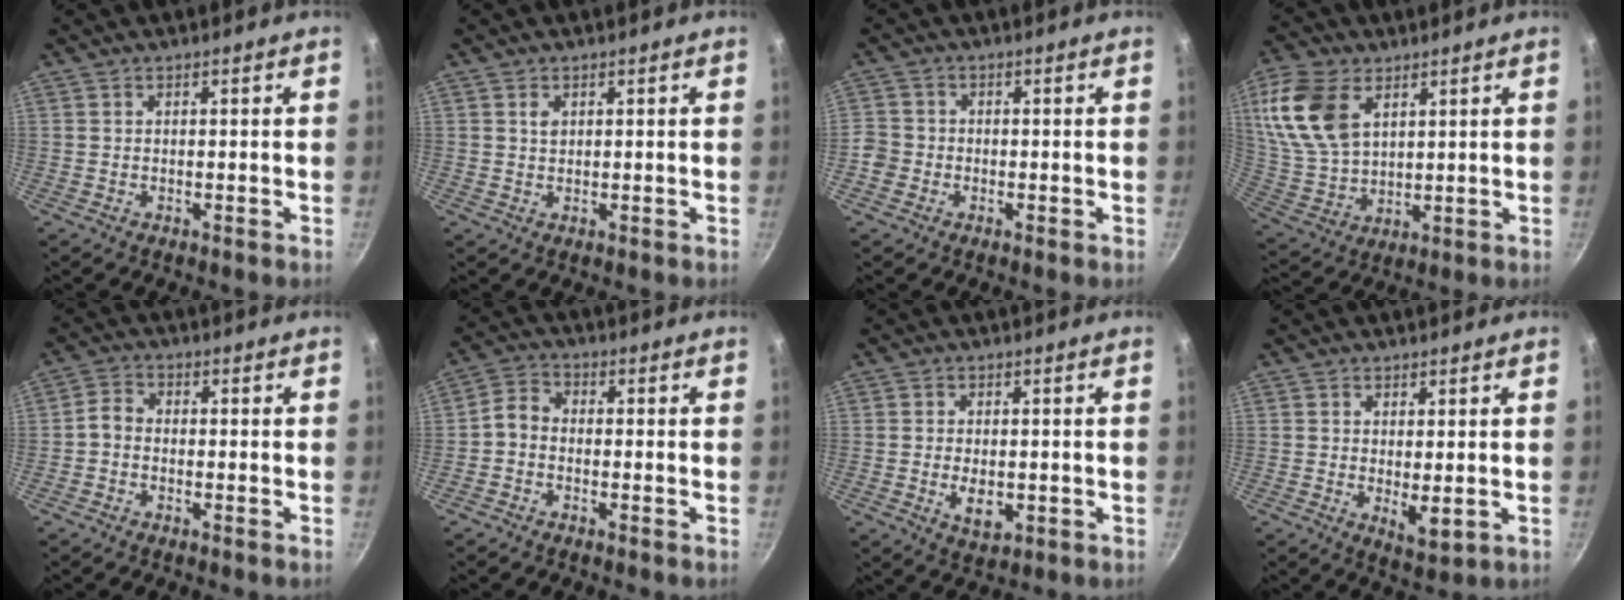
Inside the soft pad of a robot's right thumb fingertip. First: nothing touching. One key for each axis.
{"total": 1.5, "fx": 0.6, "fy": 1.1, "fz": 0.9, "tx": -0.013, "ty": 0.001, "tz": 0.010}
{"total": 4.0, "fx": -1.6, "fy": 3.5, "fz": 1.2, "tx": -0.010, "ty": 0.020, "tz": -0.034}
{"total": 15.8, "fx": 6.3, "fy": 9.9, "fz": 10.6, "tx": -0.204, "ty": -0.021, "tz": 0.131}
{"total": 2.7, "fx": -1.2, "fy": 2.0, "fz": 1.5, "tx": -0.036, "ty": 0.017, "tz": -0.033}
{"total": 3.6, "fx": -1.4, "fy": 2.6, "fz": 2.1, "tx": -0.046, "ty": 0.028, "tz": -0.041}
{"total": 5.3, "fx": -1.0, "fy": 3.2, "fz": 4.2, "tx": -0.064, "ty": -0.004, "tz": -0.009}
{"total": 4.3, "fx": 0.1, "fy": 1.8, "fz": 3.9, "tx": -0.061, "ty": -0.020, "tz": 0.005}